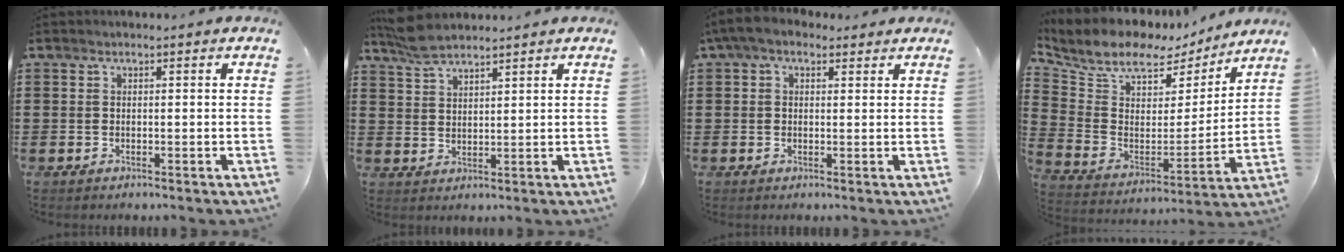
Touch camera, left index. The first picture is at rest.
{"total": 4.8, "force": [4.2, 1.0, 2.1], "torque": [-0.052, -0.004, 0.079]}
{"total": 3.7, "force": [2.3, 1.9, 2.3], "torque": [-0.052, 0.005, 0.041]}
{"total": 8.7, "force": [6.8, 4.3, 3.2], "torque": [-0.087, -0.046, 0.117]}